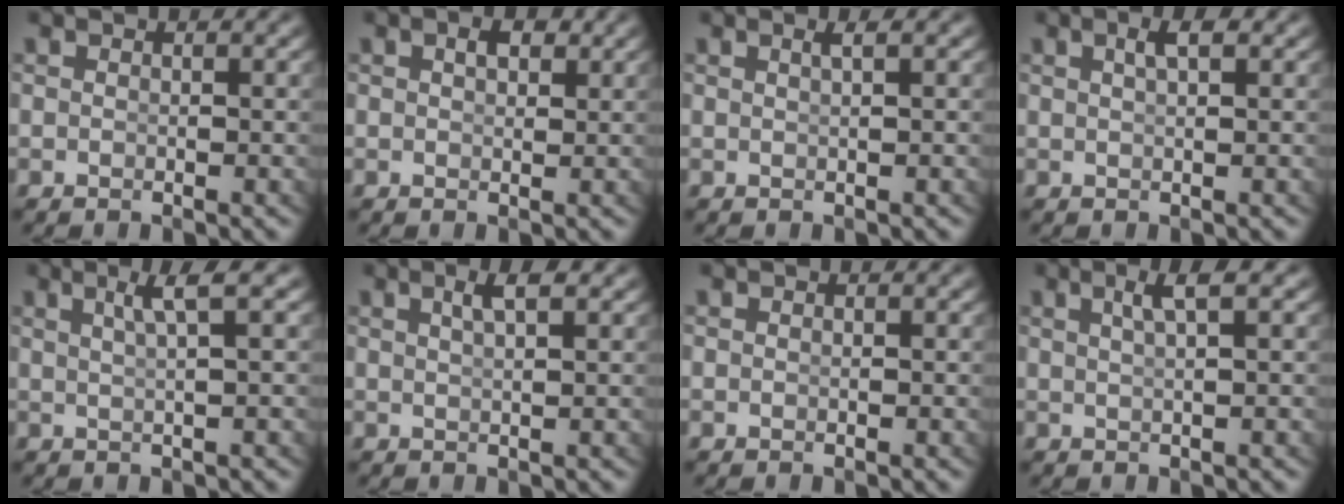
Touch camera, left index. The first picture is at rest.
{"total": 1.6, "force": [0.9, 0.8, 1.0], "torque": [-0.010, 0.004, 0.014]}
{"total": 0.7, "force": [0.2, -0.4, 0.5], "torque": [-0.004, 0.004, 0.003]}
{"total": 1.4, "force": [0.7, 0.0, 1.3], "torque": [-0.018, 0.006, 0.013]}
{"total": 2.4, "force": [1.3, -0.7, 1.9], "torque": [-0.028, 0.011, 0.021]}
{"total": 1.8, "force": [1.1, -0.4, 1.4], "torque": [-0.021, 0.005, 0.021]}
{"total": 0.0}
{"total": 2.1, "force": [1.1, -0.4, 1.8], "torque": [-0.025, 0.011, 0.018]}